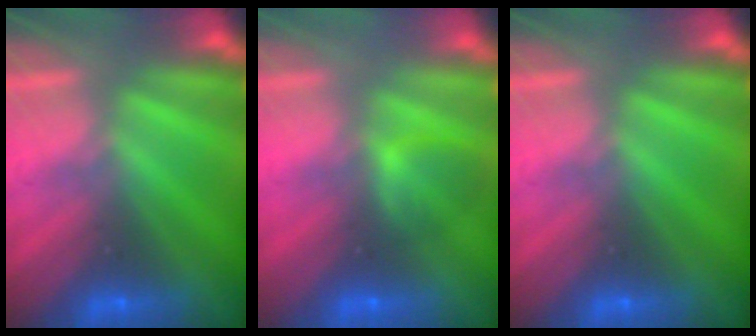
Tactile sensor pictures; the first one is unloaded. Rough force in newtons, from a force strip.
{"total": 2.1}
{"total": 0.0}